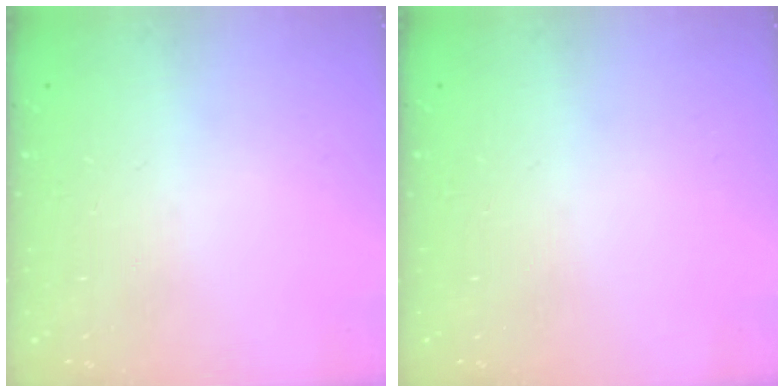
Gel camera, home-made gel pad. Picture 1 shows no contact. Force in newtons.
{"total": 0.0}